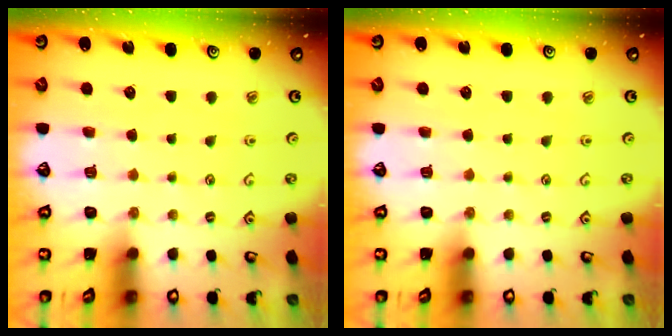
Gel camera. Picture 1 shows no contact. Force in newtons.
{"total": 0.0}